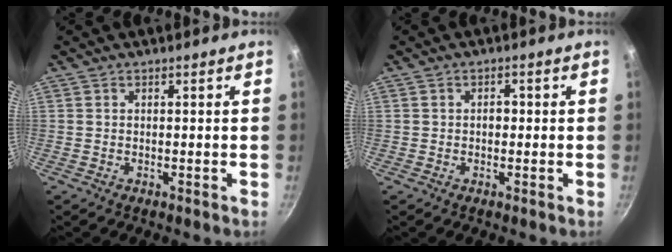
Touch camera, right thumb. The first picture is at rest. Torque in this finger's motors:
{"motor_torque": [-0.03, 0.21, 0.78, 0.15, -0.02]}